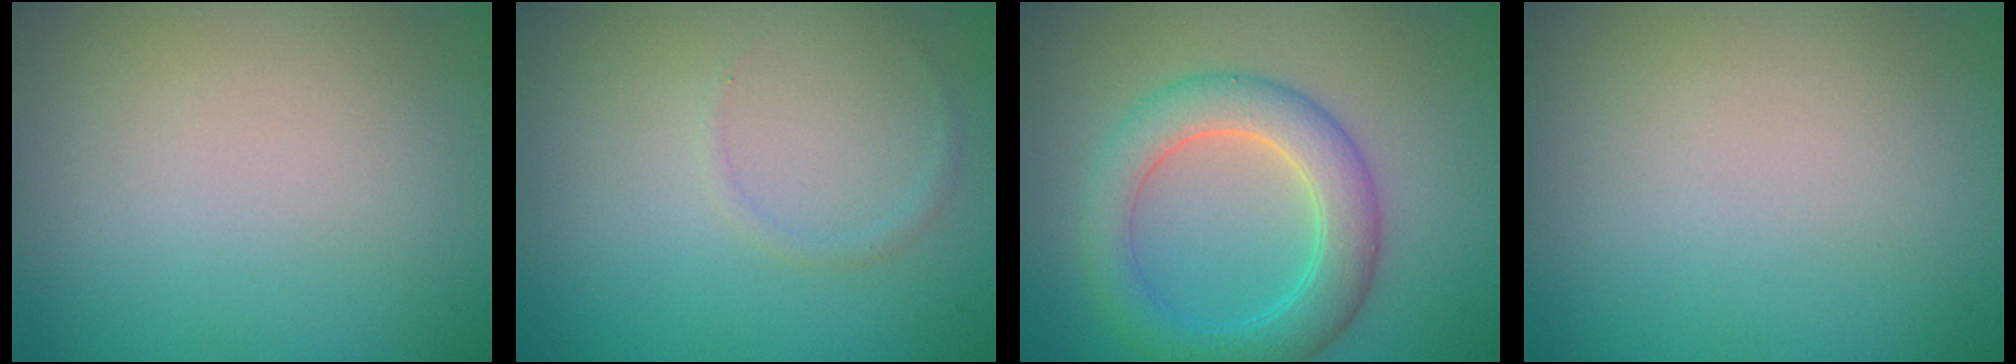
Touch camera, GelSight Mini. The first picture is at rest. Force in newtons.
{"total": 0.6, "press": 0.6, "slide": 0.0}
{"total": 5.3, "press": 5.3, "slide": 0.1}
{"total": 0.0}